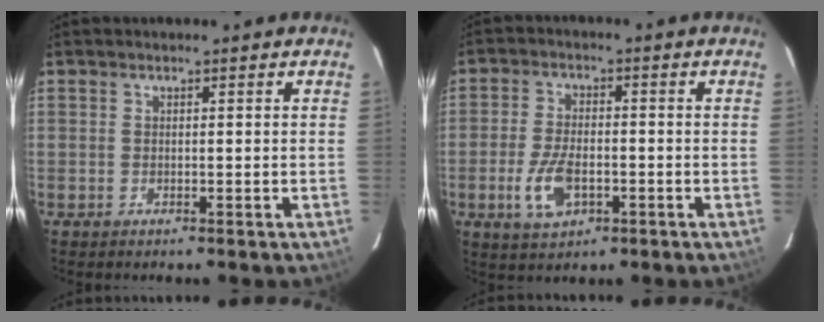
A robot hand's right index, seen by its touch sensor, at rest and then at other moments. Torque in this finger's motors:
{"motor_torque": [0.05, -0.05, 0.15, 0.04]}